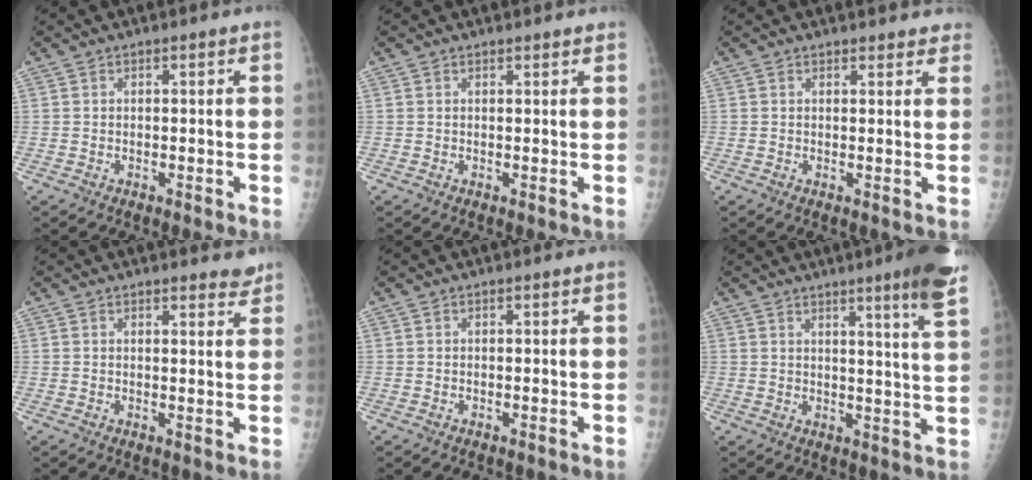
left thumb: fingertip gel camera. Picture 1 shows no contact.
{"total": 1.1, "force": [1.1, 0.2, 0.2], "torque": [-0.001, -0.004, 0.015]}
{"total": 4.3, "force": [4.0, 1.4, 0.6], "torque": [0.020, -0.017, 0.031]}
{"total": 3.4, "force": [3.2, 0.8, 1.0], "torque": [0.000, -0.020, 0.031]}
{"total": 0.0}
{"total": 10.7, "force": [6.7, -0.2, 8.4], "torque": [-0.105, -0.040, 0.078]}